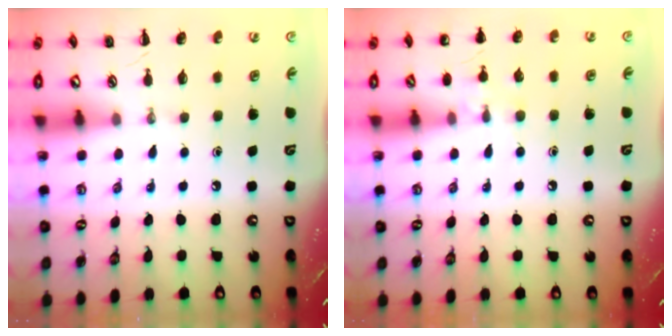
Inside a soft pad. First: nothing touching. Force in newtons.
{"total": 6.8, "press": 6.5, "slide": 2.1}